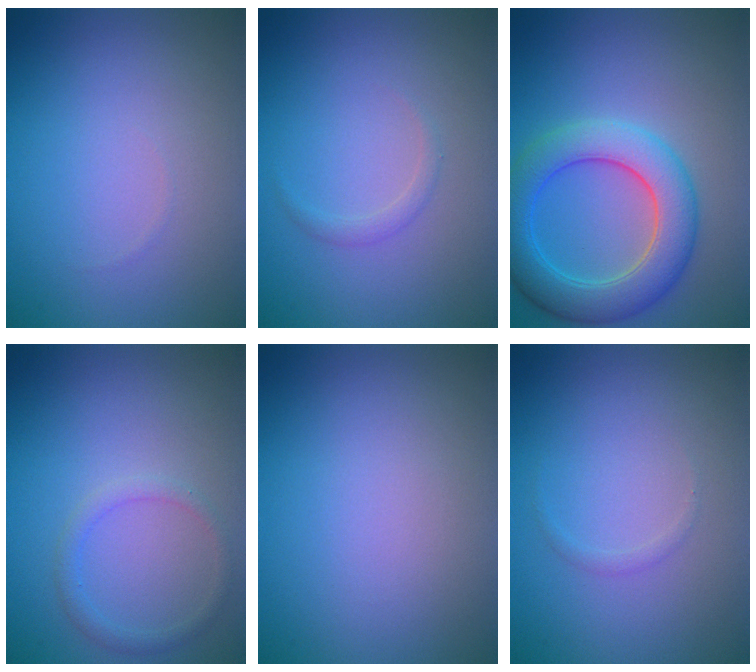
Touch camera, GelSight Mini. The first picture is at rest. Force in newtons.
{"total": 0.9, "press": 0.9, "slide": 0.1}
{"total": 6.3, "press": 6.3, "slide": 0.5}
{"total": 1.4, "press": 1.4, "slide": 0.1}
{"total": 0.0}
{"total": 0.5, "press": 0.5, "slide": 0.0}